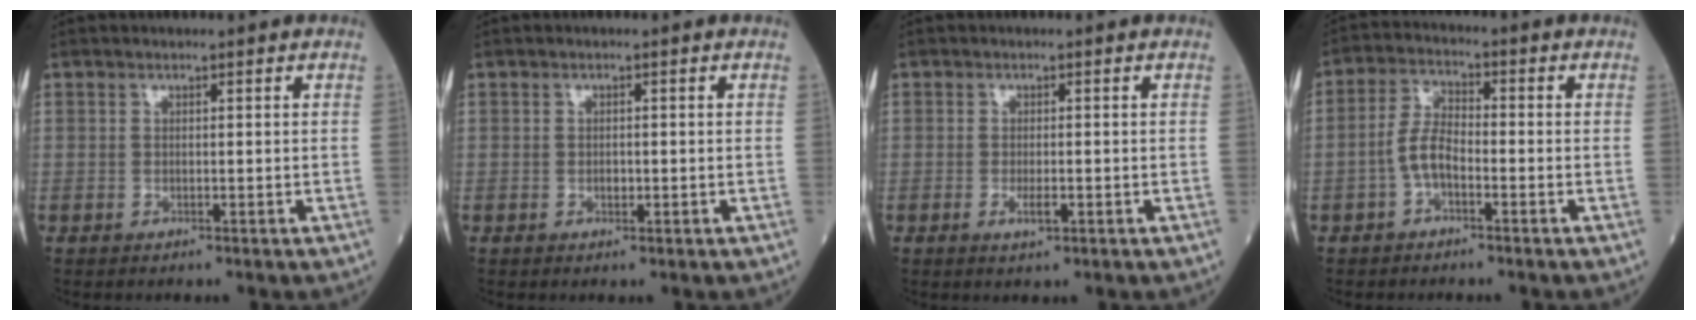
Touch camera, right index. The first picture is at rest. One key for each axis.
{"total": 1.0, "fx": -0.3, "fy": 0.5, "fz": 0.8, "tx": -0.016, "ty": 0.000, "tz": -0.004}
{"total": 2.1, "fx": -0.7, "fy": 0.5, "fz": 1.9, "tx": -0.035, "ty": -0.003, "tz": -0.011}
{"total": 4.7, "fx": -1.8, "fy": 1.9, "fz": 3.9, "tx": -0.079, "ty": 0.011, "tz": -0.040}